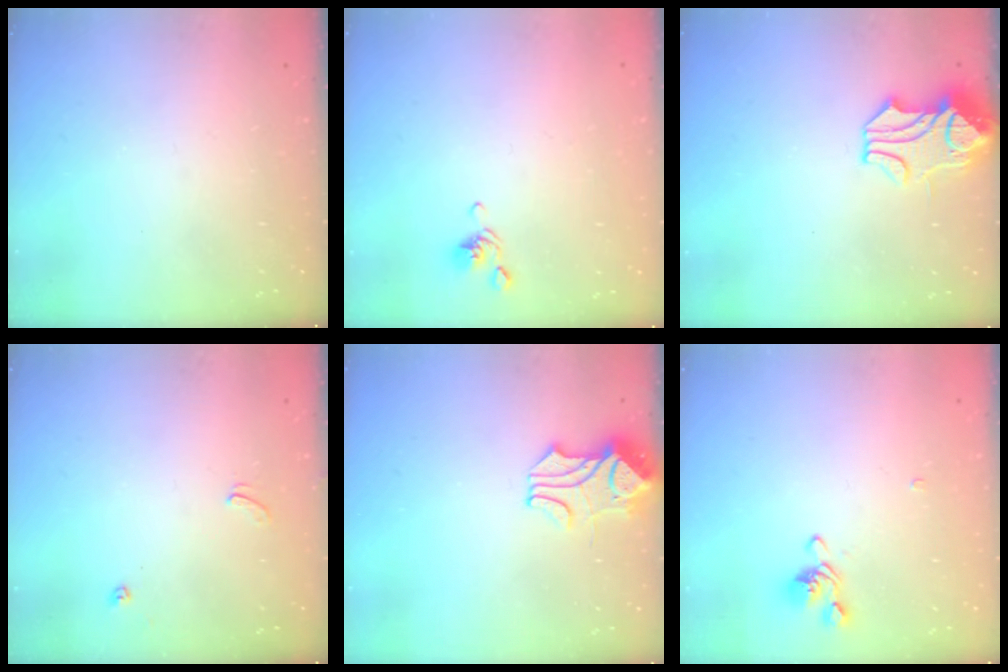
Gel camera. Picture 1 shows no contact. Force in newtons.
{"total": 2.6, "press": 2.6, "slide": 0.5}
{"total": 2.4, "press": 2.1, "slide": 1.1}
{"total": 1.7, "press": 1.7, "slide": 0.5}
{"total": 2.2, "press": 1.8, "slide": 1.2}
{"total": 2.0, "press": 1.9, "slide": 0.8}